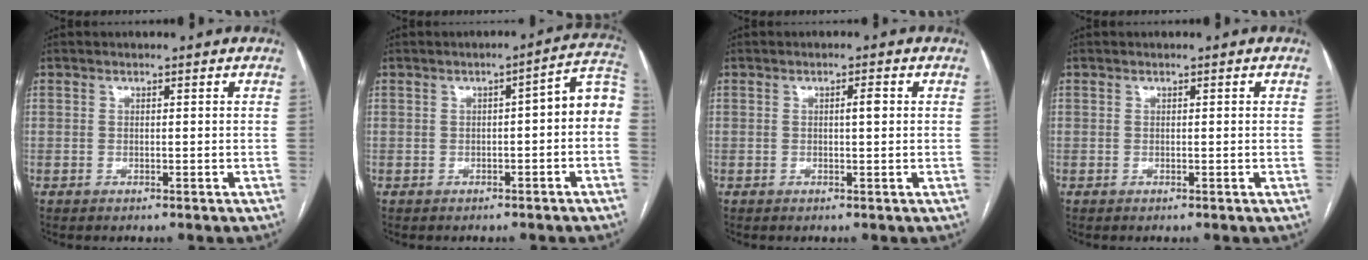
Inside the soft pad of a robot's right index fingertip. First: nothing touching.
{"total": 6.8, "force": [-0.8, 1.6, 6.5], "torque": [-0.077, 0.035, -0.012]}
{"total": 1.6, "force": [0.3, 0.2, 1.6], "torque": [-0.026, 0.003, 0.003]}
{"total": 0.0}